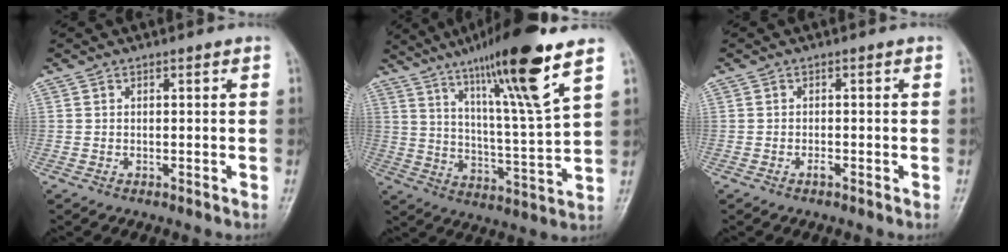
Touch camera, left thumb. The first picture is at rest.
{"total": 18.5, "force": [11.4, 1.1, 14.6], "torque": [-0.232, -0.055, 0.189]}
{"total": 0.9, "force": [-0.7, 0.2, 0.4], "torque": [-0.004, 0.000, -0.013]}